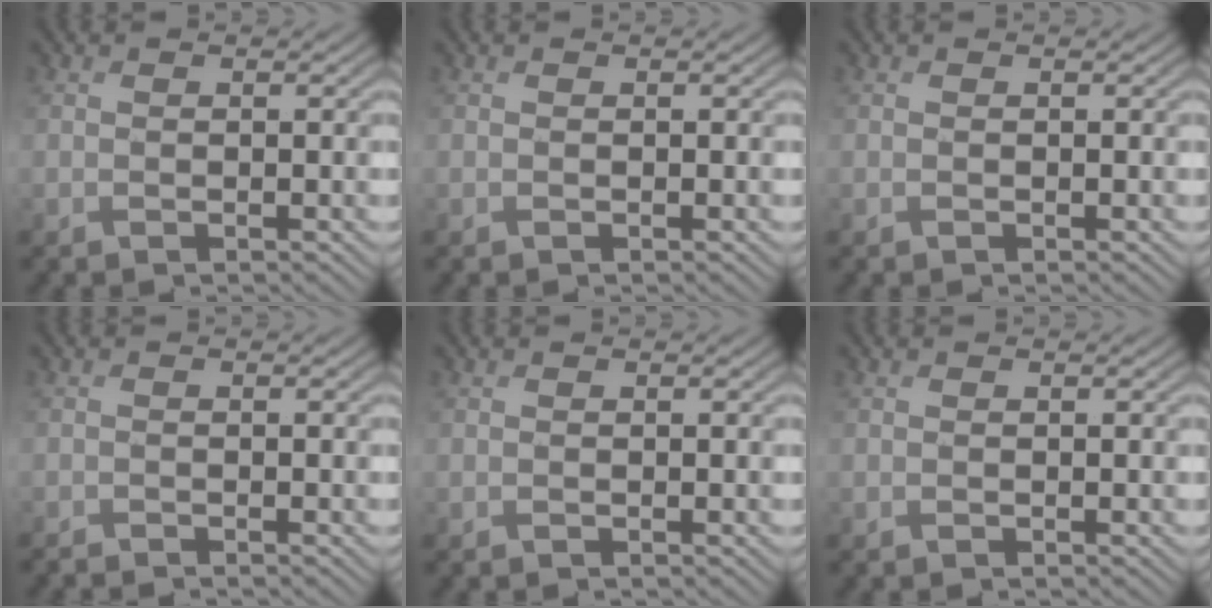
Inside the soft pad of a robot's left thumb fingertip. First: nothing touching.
{"total": 0.0}
{"total": 0.0}
{"total": 1.0, "force": [-0.9, 0.1, 0.2], "torque": [0.001, -0.005, -0.023]}
{"total": 0.0}
{"total": 0.0}